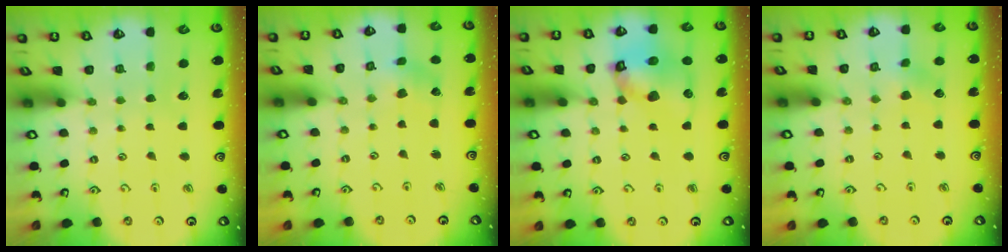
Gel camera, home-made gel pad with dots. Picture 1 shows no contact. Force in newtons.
{"total": 1.4, "press": 1.4, "slide": 0.1}
{"total": 13.3, "press": 13.1, "slide": 1.8}
{"total": 3.2, "press": 3.2, "slide": 0.4}